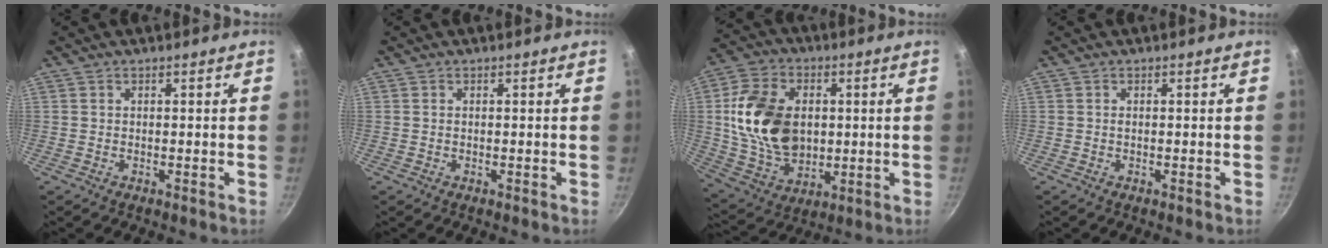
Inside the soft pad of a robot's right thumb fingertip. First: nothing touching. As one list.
[{"total": 0.0}, {"total": 18.7, "force": [1.7, 13.2, 13.1], "torque": [-0.225, 0.000, 0.038]}, {"total": 0.0}]